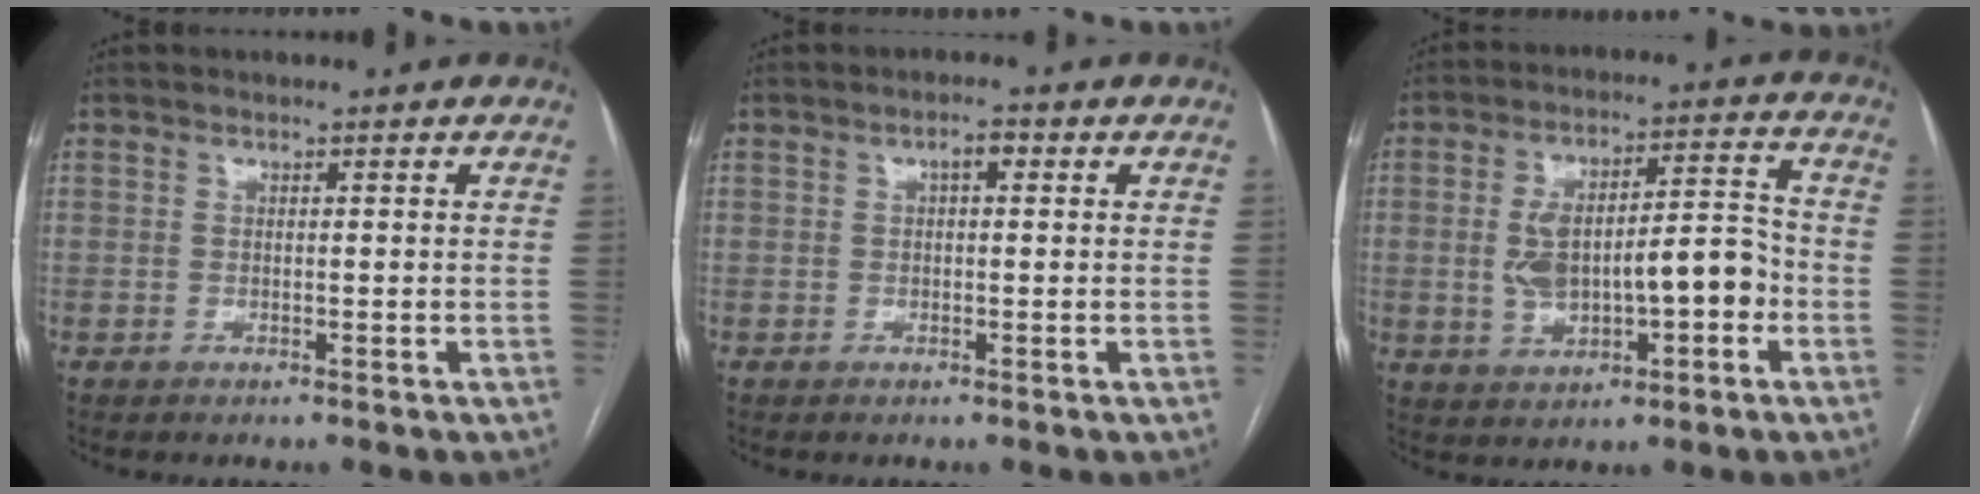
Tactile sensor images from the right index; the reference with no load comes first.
{"total": 2.0, "force": [0.6, 0.8, 1.7], "torque": [-0.026, 0.012, 0.010]}
{"total": 12.8, "force": [-2.0, 5.1, 11.6], "torque": [-0.202, 0.034, -0.017]}